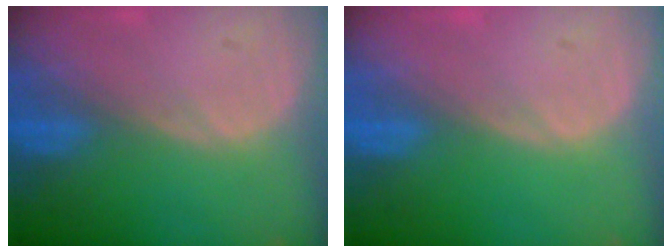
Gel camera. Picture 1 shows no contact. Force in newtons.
{"total": 0.0}